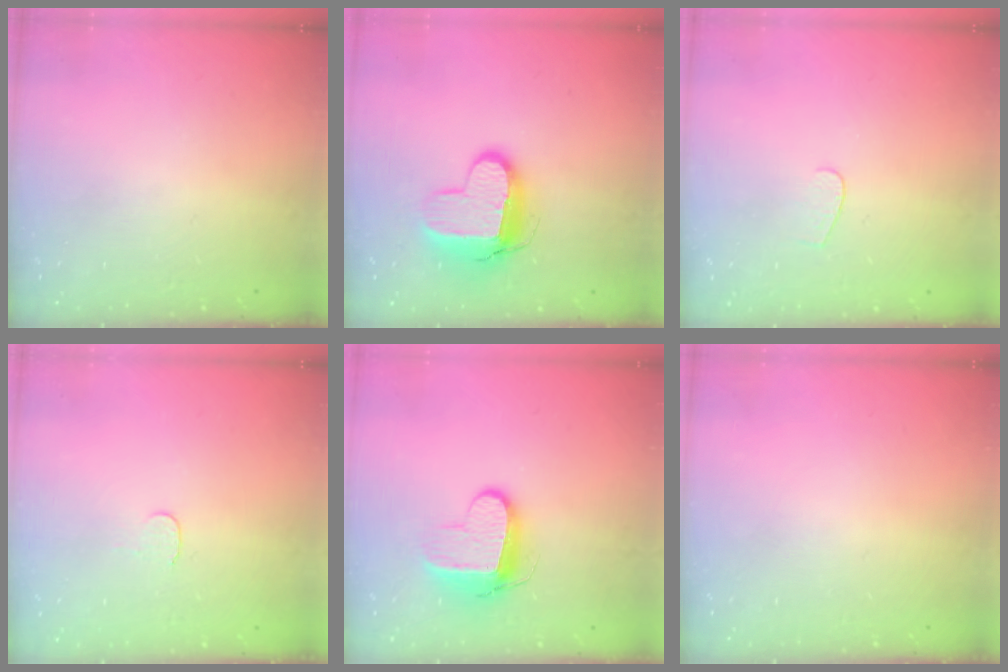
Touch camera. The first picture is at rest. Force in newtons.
{"total": 12.0, "press": 12.0, "slide": 0.7}
{"total": 4.0, "press": 4.0, "slide": 0.4}
{"total": 3.7, "press": 3.7, "slide": 0.3}
{"total": 9.6, "press": 9.6, "slide": 0.9}
{"total": 0.0}